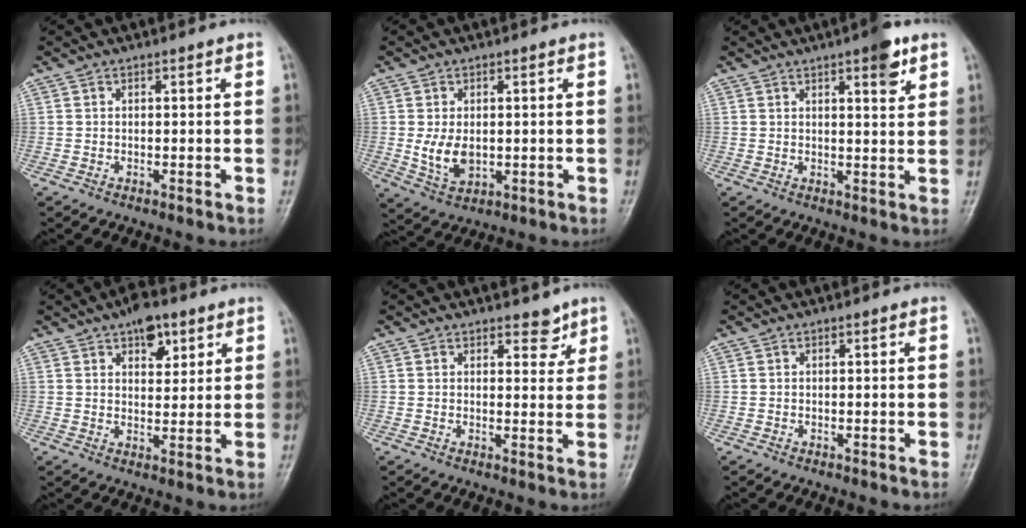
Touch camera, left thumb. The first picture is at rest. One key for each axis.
{"total": 6.0, "fx": -0.3, "fy": 4.1, "fz": 4.4, "tx": -0.069, "ty": -0.005, "tz": 0.005}
{"total": 5.2, "fx": 3.0, "fy": 1.3, "fz": 4.0, "tx": -0.043, "ty": -0.013, "tz": 0.036}
{"total": 6.5, "fx": 3.6, "fy": 3.6, "fz": 4.0, "tx": -0.028, "ty": -0.014, "tz": 0.049}
{"total": 3.1, "fx": 2.2, "fy": 1.7, "fz": 1.4, "tx": 0.006, "ty": -0.012, "tz": 0.028}
{"total": 0.0}